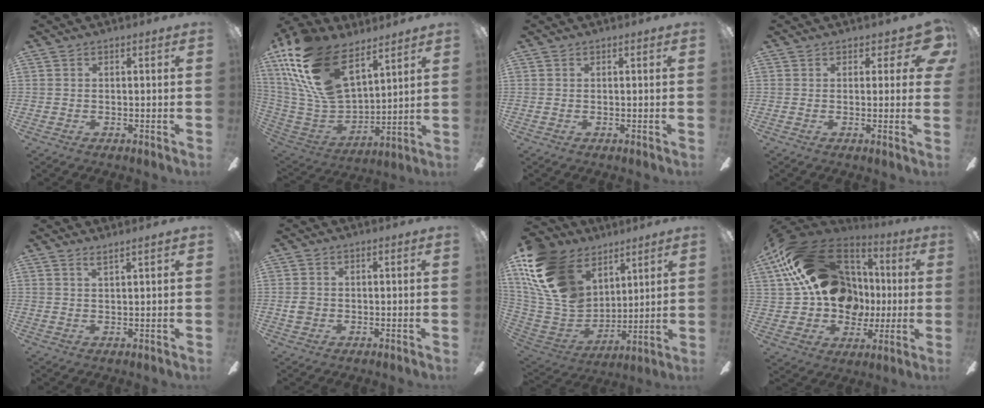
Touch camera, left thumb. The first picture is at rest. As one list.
[{"total": 24.2, "force": [13.9, 12.3, 15.5], "torque": [-0.344, -0.068, 0.253]}, {"total": 0.0}, {"total": 5.3, "force": [2.5, 2.8, 3.7], "torque": [-0.030, -0.012, 0.042]}, {"total": 2.2, "force": [1.9, -0.4, 1.0], "torque": [-0.024, -0.005, 0.034]}, {"total": 2.4, "force": [-0.2, 2.0, 1.3], "torque": [-0.022, 0.005, -0.004]}, {"total": 22.0, "force": [10.7, 14.9, 12.1], "torque": [-0.277, -0.039, 0.202]}, {"total": 28.8, "force": [6.7, 20.5, 19.1], "torque": [-0.354, -0.009, 0.146]}]